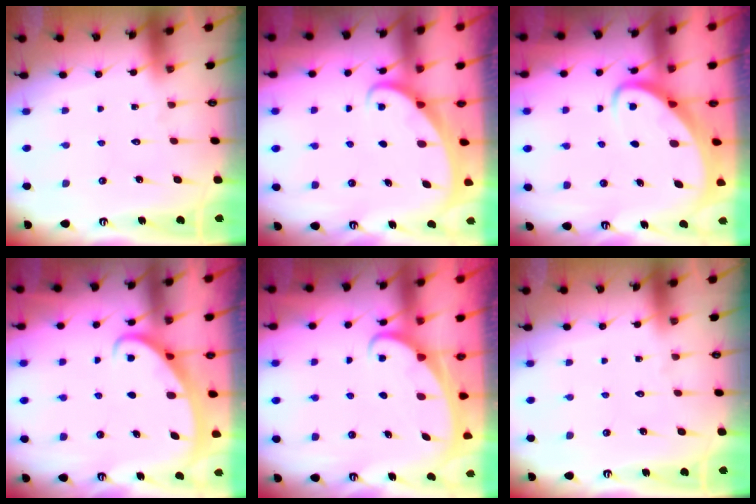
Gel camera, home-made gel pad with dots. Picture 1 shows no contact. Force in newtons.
{"total": 1.7, "press": 1.7, "slide": 0.2}
{"total": 3.6, "press": 3.6, "slide": 0.5}
{"total": 2.5, "press": 2.5, "slide": 0.4}
{"total": 2.4, "press": 2.4, "slide": 0.3}
{"total": 0.0}